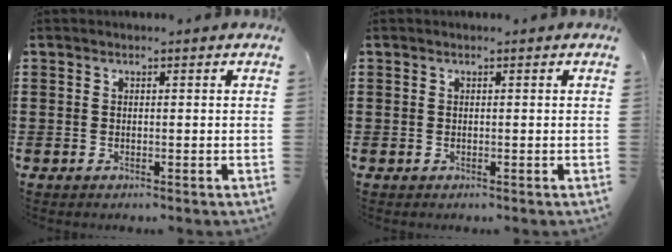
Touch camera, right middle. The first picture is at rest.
{"total": 0.0}